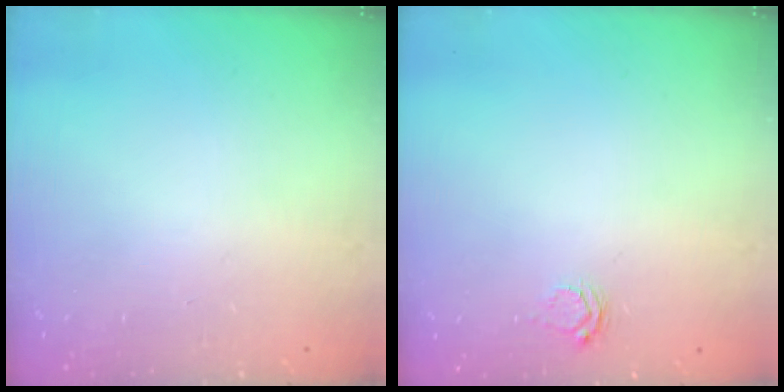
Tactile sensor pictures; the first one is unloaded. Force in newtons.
{"total": 3.5, "press": 3.5, "slide": 0.5}